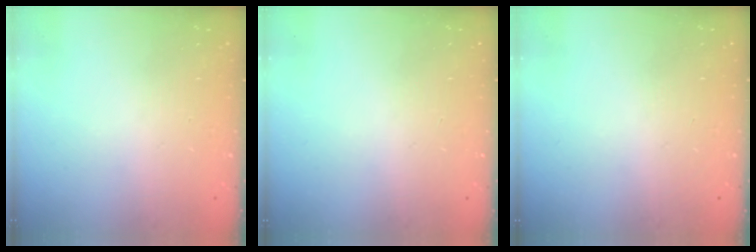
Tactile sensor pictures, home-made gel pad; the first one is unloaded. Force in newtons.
{"total": 0.0}
{"total": 0.0}